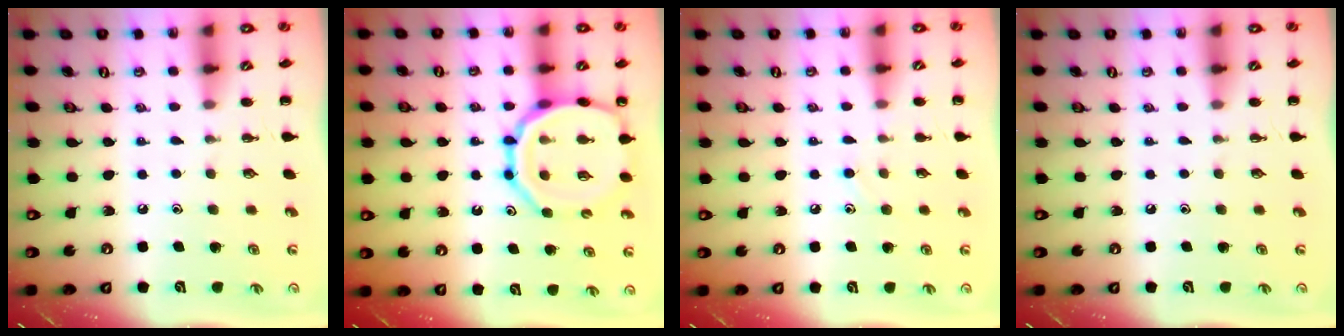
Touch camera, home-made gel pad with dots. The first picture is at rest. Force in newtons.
{"total": 16.9, "press": 16.7, "slide": 2.4}
{"total": 7.0, "press": 6.6, "slide": 2.3}
{"total": 0.0}